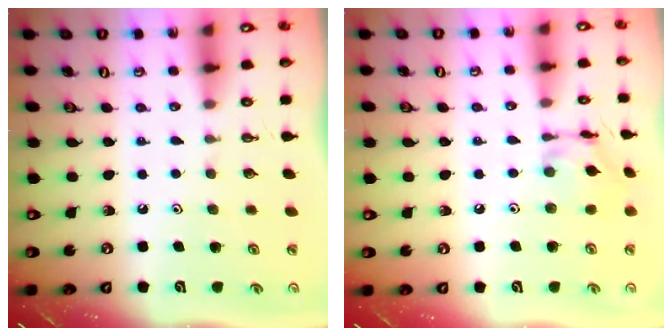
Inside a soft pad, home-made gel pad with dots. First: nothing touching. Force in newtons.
{"total": 11.2, "press": 11.2, "slide": 0.9}